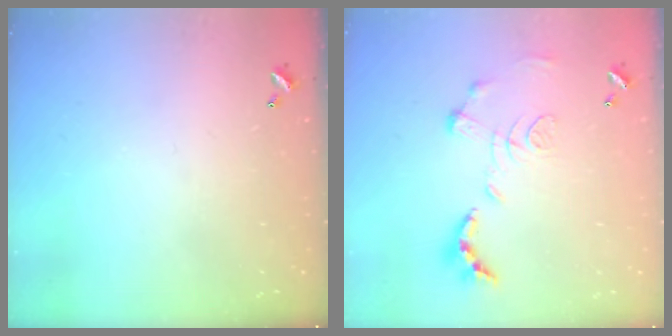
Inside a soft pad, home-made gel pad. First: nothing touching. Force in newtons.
{"total": 1.2, "press": 0.4, "slide": 1.1}